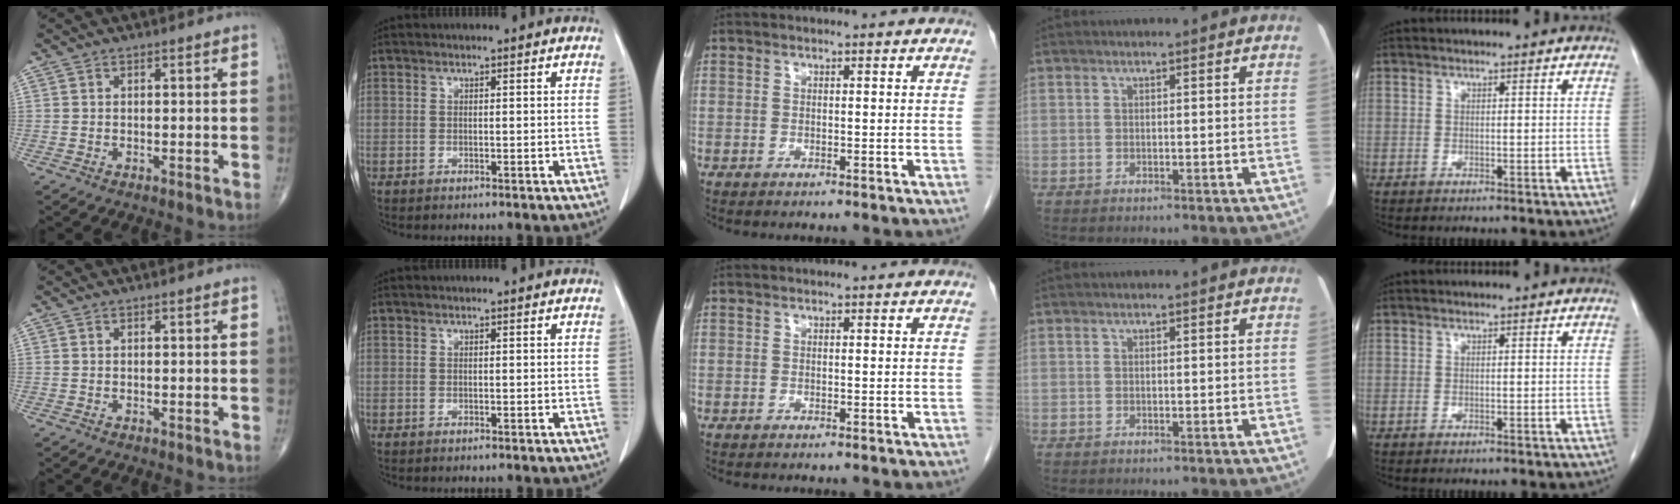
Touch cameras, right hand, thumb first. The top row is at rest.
{}